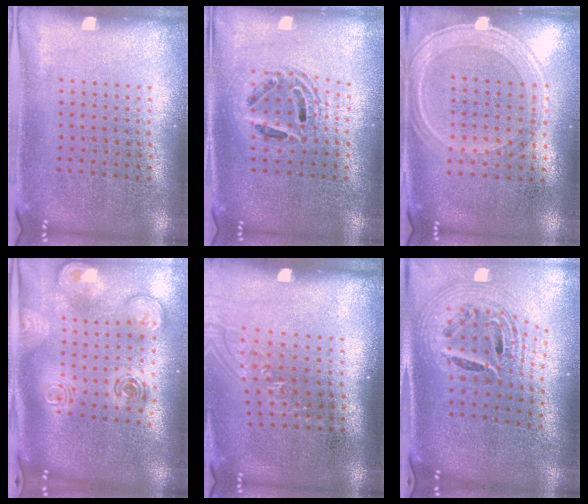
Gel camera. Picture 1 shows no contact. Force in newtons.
{"total": 1.6, "press": 1.4, "slide": 0.8}
{"total": 1.3, "press": 1.2, "slide": 0.5}
{"total": 2.9, "press": 2.0, "slide": 2.1}
{"total": 1.1, "press": 0.9, "slide": 0.6}
{"total": 2.3, "press": 1.7, "slide": 1.7}